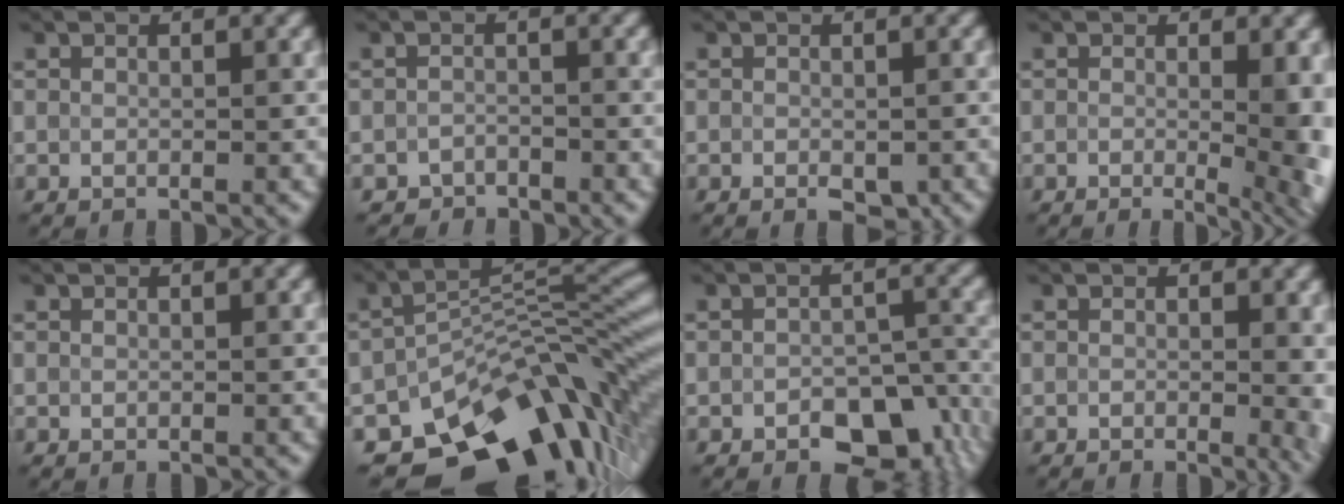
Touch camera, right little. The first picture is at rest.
{"total": 1.6, "force": [-1.4, -0.1, -0.8], "torque": [0.008, 0.006, -0.016]}
{"total": 1.2, "force": [-0.9, 0.0, 0.8], "torque": [-0.017, -0.006, 0.002]}
{"total": 5.7, "force": [-0.2, 1.8, 5.4], "torque": [-0.035, 0.000, 0.006]}
{"total": 0.0}
{"total": 13.9, "force": [-9.4, 6.6, 7.9], "torque": [-0.121, -0.003, -0.136]}
{"total": 5.7, "force": [-3.1, 3.0, 3.7], "torque": [-0.047, -0.006, -0.029]}
{"total": 2.5, "force": [-0.2, 0.4, 2.5], "torque": [-0.022, 0.004, 0.005]}